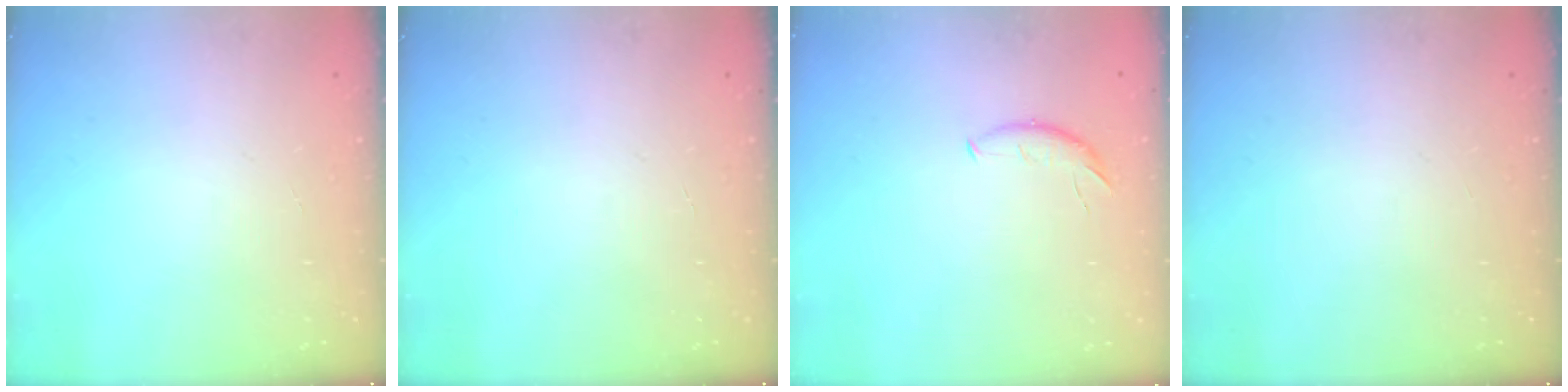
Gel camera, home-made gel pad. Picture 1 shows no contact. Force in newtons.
{"total": 0.0}
{"total": 6.0, "press": 6.0, "slide": 0.4}
{"total": 0.0}